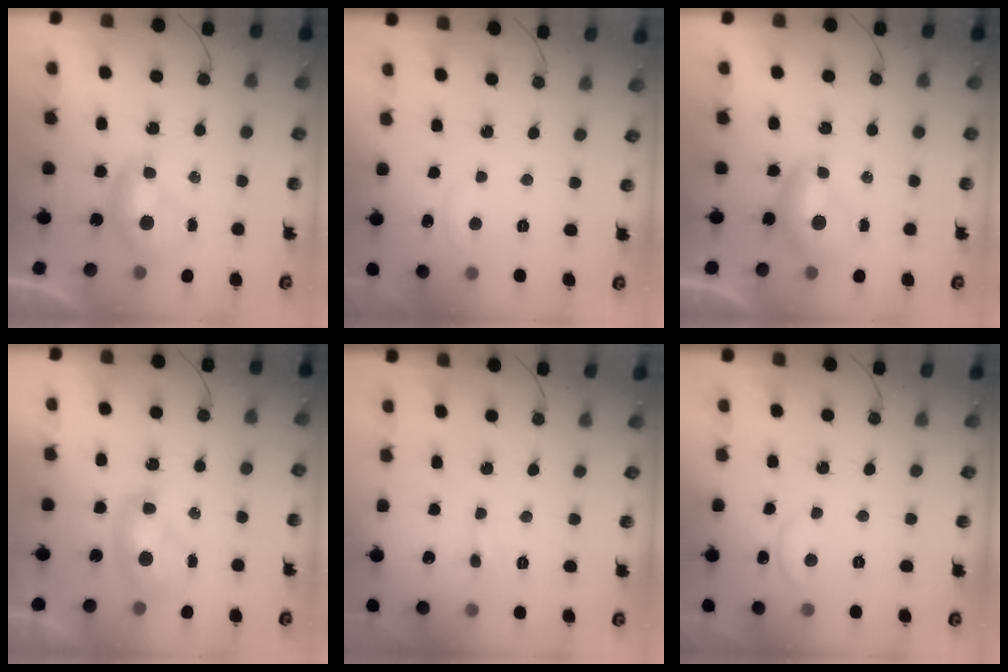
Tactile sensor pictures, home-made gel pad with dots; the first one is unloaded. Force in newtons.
{"total": 0.8, "press": 0.2, "slide": 0.8}
{"total": 0.0}
{"total": 2.1, "press": 2.1, "slide": 0.2}
{"total": 1.3, "press": 1.2, "slide": 0.4}
{"total": 0.0}